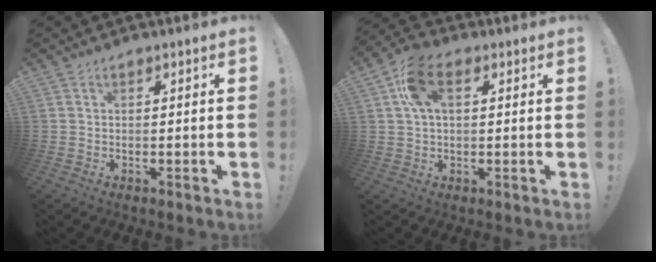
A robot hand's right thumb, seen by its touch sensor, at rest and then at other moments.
{"total": 10.5, "force": [3.5, 6.2, 7.8], "torque": [-0.146, 0.005, 0.068]}